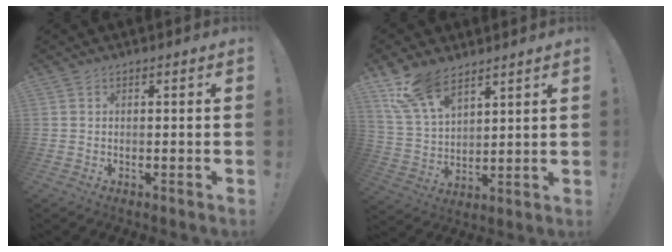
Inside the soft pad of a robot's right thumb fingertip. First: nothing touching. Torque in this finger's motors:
{"motor_torque": [1.61, 1.89, 1.17, 0.77, 0.11]}